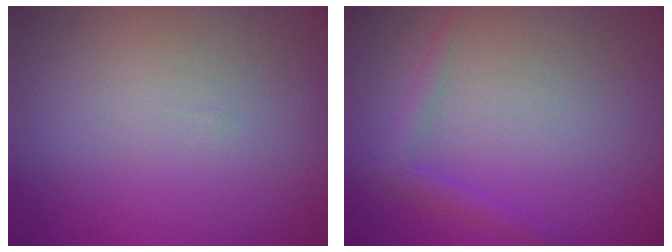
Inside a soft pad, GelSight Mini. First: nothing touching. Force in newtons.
{"total": 1.6, "press": 1.6, "slide": 0.1}